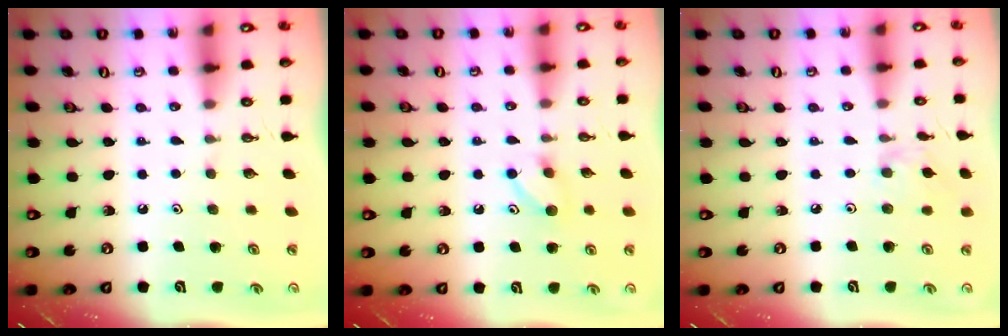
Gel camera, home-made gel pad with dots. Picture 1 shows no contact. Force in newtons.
{"total": 6.1, "press": 6.0, "slide": 0.9}
{"total": 4.0, "press": 3.9, "slide": 0.4}